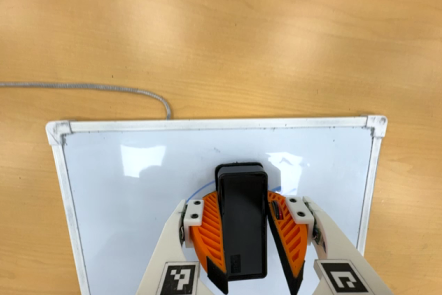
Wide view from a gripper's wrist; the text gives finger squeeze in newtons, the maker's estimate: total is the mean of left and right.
{"total": 13.1, "left": 14.4, "right": 11.8}